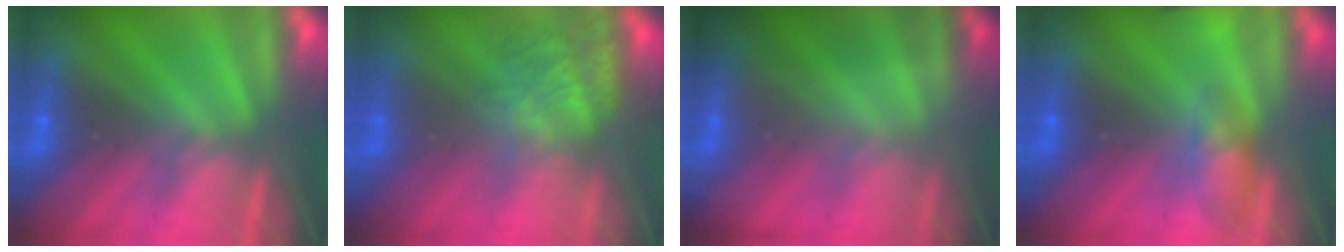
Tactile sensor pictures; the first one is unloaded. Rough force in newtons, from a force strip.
{"total": 4.8}
{"total": 1.7}
{"total": 4.7}